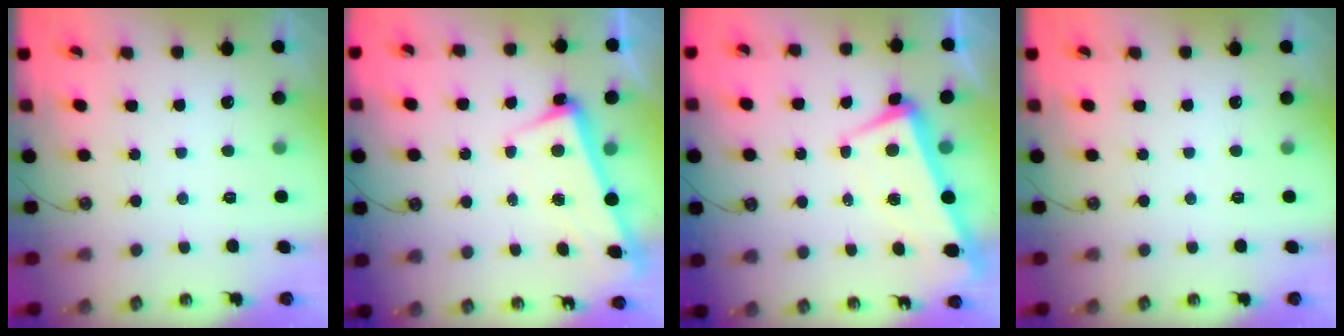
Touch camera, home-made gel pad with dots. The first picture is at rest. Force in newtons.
{"total": 2.4, "press": 2.2, "slide": 1.1}
{"total": 0.8, "press": 0.1, "slide": 0.8}
{"total": 0.0}